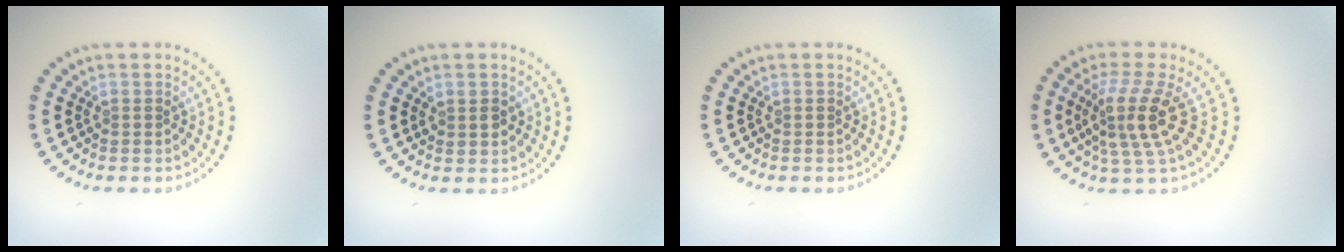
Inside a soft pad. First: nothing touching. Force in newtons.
{"total": 1.4, "press": 1.3, "slide": 0.2}
{"total": 0.0}
{"total": 4.3, "press": 3.3, "slide": 2.8}